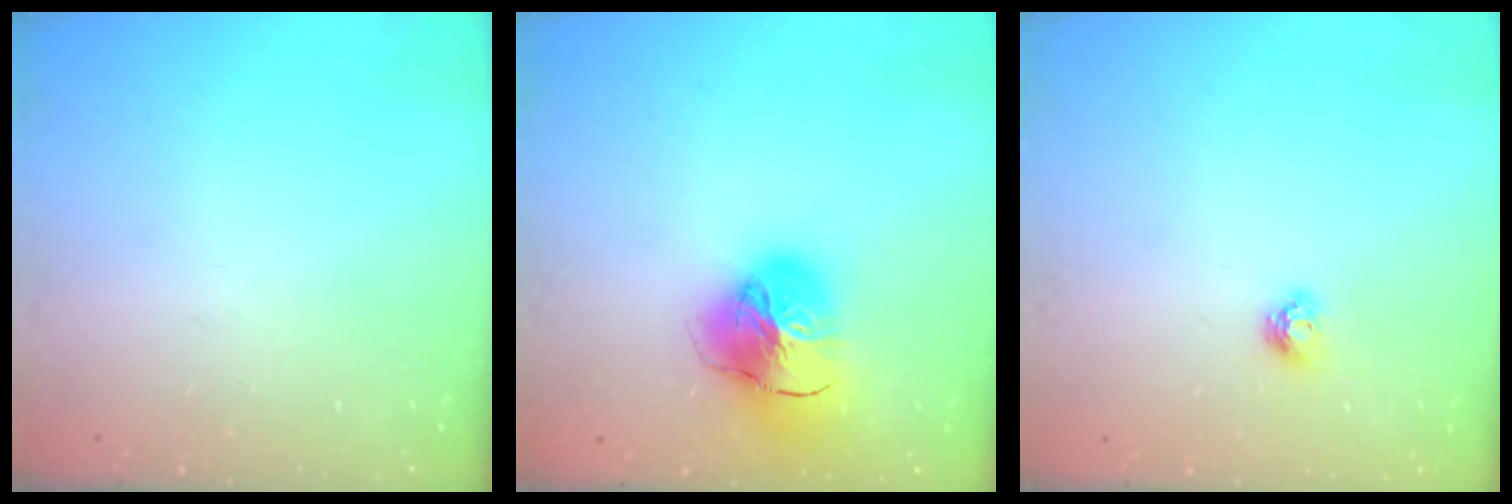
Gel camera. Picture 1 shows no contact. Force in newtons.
{"total": 17.8, "press": 17.7, "slide": 2.1}
{"total": 5.6, "press": 5.5, "slide": 0.7}